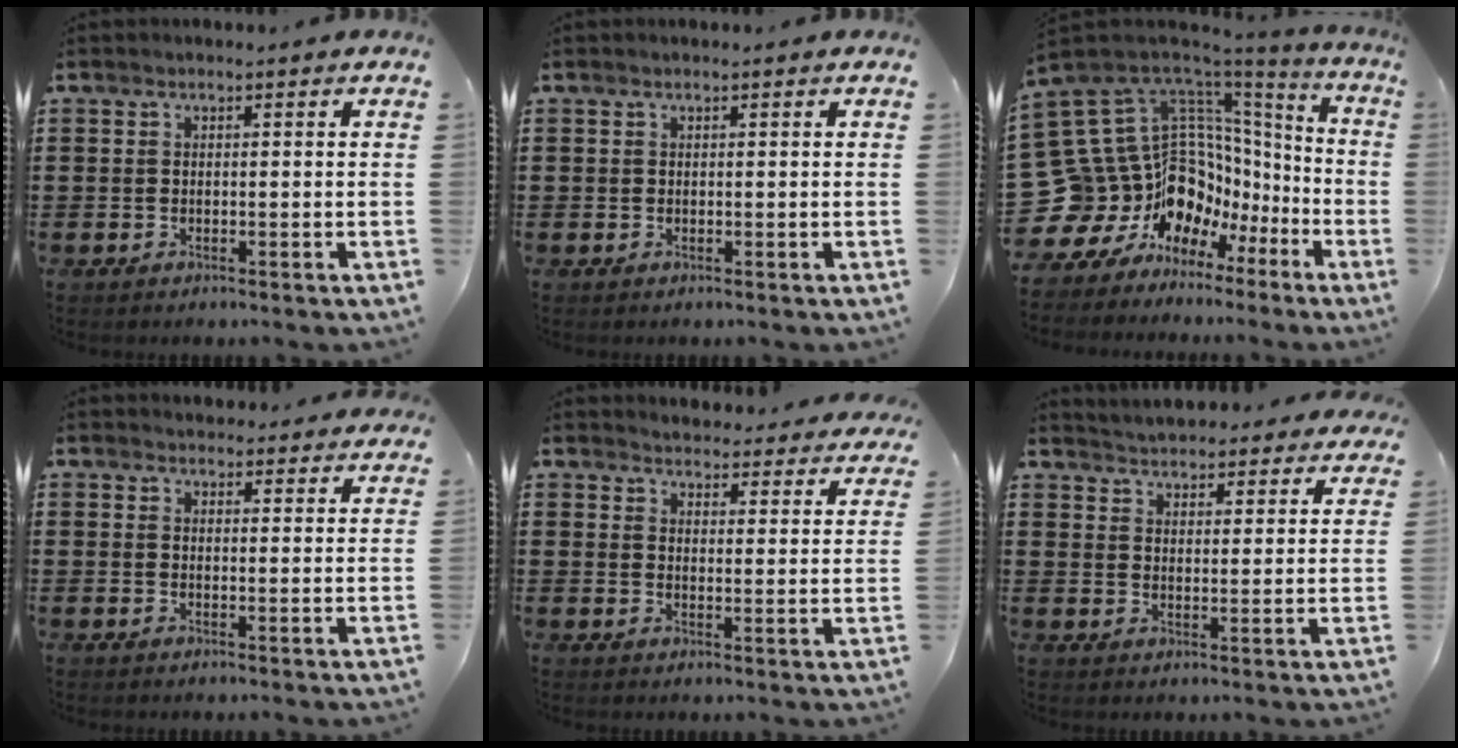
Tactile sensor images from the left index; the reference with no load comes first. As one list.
[{"total": 0.0}, {"total": 15.3, "force": [-3.3, 13.2, 7.0], "torque": [-0.188, -0.041, -0.013]}, {"total": 2.8, "force": [2.8, 0.4, 0.0], "torque": [0.002, -0.011, 0.051]}, {"total": 3.8, "force": [3.8, -0.1, -0.1], "torque": [-0.010, -0.030, 0.064]}, {"total": 4.4, "force": [4.4, 0.0, 0.0], "torque": [-0.021, -0.026, 0.078]}]